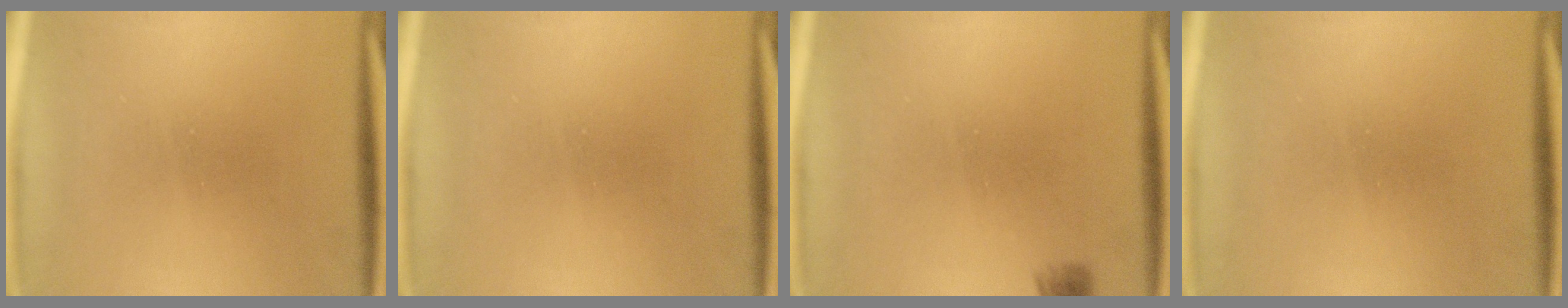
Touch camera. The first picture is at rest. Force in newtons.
{"total": 0.0}
{"total": 2.9}
{"total": 1.6}